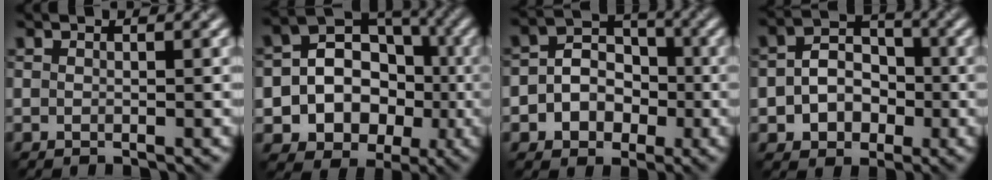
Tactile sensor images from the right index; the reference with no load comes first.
{"total": 9.8, "force": [-1.5, 8.5, 4.7], "torque": [-0.062, 0.007, -0.046]}
{"total": 4.3, "force": [-0.9, 3.7, 2.0], "torque": [-0.015, 0.014, -0.026]}
{"total": 4.1, "force": [-0.6, 3.5, 2.1], "torque": [-0.031, 0.013, -0.015]}